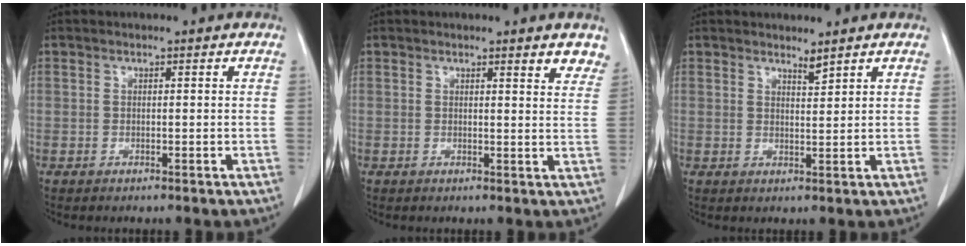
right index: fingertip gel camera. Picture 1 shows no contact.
{"total": 3.7, "force": [3.2, 0.7, 1.7], "torque": [-0.015, -0.015, 0.023]}
{"total": 1.6, "force": [1.5, -0.1, 0.5], "torque": [-0.010, -0.009, 0.029]}